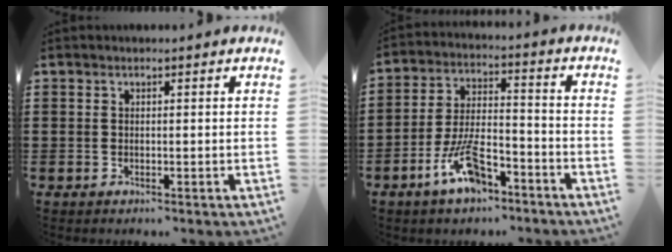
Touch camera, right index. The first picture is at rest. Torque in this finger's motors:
{"motor_torque": [1.62, 0.52, 0.68, 0.14]}